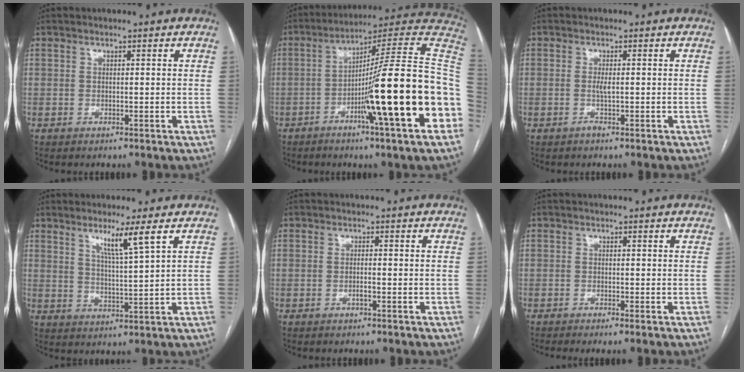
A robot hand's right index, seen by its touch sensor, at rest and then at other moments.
{"total": 24.6, "force": [-6.0, -0.8, 23.8], "torque": [-0.267, 0.002, -0.108]}
{"total": 1.2, "force": [-0.3, 0.1, 1.2], "torque": [-0.024, 0.000, -0.006]}
{"total": 5.9, "force": [3.4, -0.9, 4.7], "torque": [-0.086, -0.013, 0.063]}
{"total": 1.0, "force": [-0.5, 0.1, 0.9], "torque": [-0.018, 0.001, -0.009]}
{"total": 1.3, "force": [-0.9, -0.1, 1.0], "torque": [-0.020, -0.001, -0.017]}